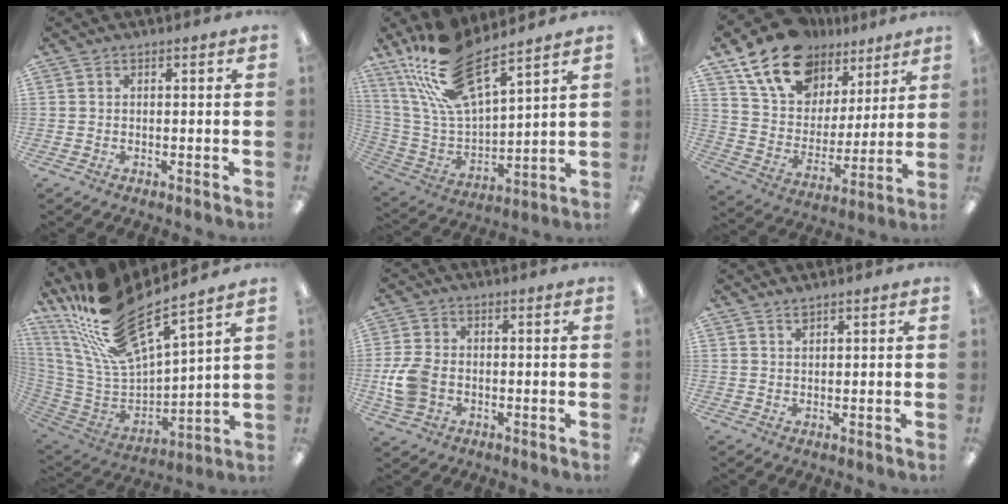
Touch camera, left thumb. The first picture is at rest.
{"total": 19.4, "force": [15.0, 6.1, 10.8], "torque": [-0.241, -0.083, 0.271]}
{"total": 17.8, "force": [12.4, 10.7, 7.0], "torque": [-0.144, -0.064, 0.232]}
{"total": 22.1, "force": [17.9, 5.3, 11.8], "torque": [-0.248, -0.128, 0.307]}
{"total": 8.5, "force": [-1.5, 6.3, 5.4], "torque": [-0.121, 0.012, -0.025]}
{"total": 1.4, "force": [1.3, 0.2, 0.6], "torque": [-0.014, 0.000, 0.024]}